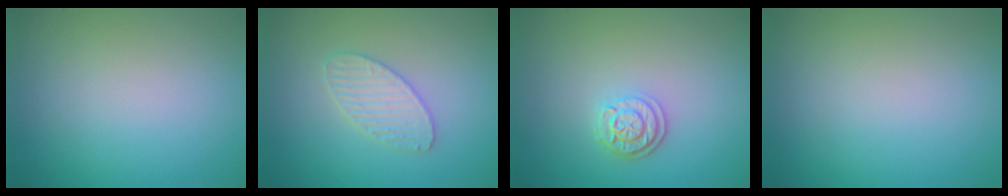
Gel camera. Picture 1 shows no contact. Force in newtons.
{"total": 2.6, "press": 2.6, "slide": 0.2}
{"total": 2.6, "press": 2.2, "slide": 1.4}
{"total": 0.0}